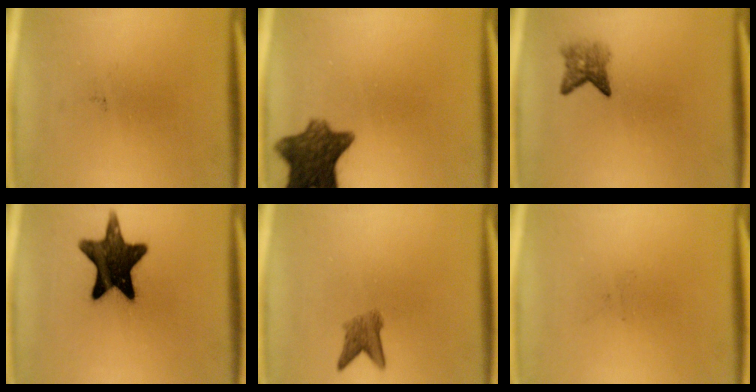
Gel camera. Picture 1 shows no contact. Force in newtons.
{"total": 9.7}
{"total": 3.0}
{"total": 15.3}
{"total": 3.0}
{"total": 0.0}